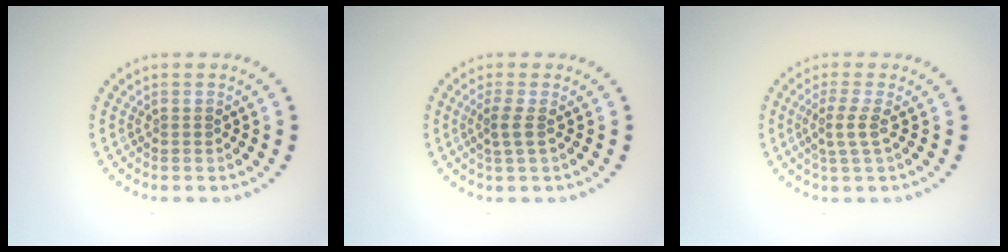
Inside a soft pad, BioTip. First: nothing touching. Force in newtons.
{"total": 1.6, "press": 1.3, "slide": 0.9}
{"total": 2.1, "press": 1.6, "slide": 1.4}